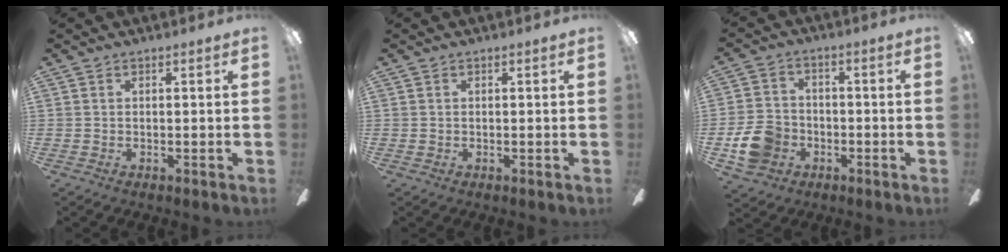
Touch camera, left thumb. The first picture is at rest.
{"total": 0.5, "force": [0.0, 0.5, 0.2], "torque": [-0.004, 0.005, -0.002]}
{"total": 10.4, "force": [-3.8, 8.3, 4.9], "torque": [-0.115, 0.031, -0.070]}